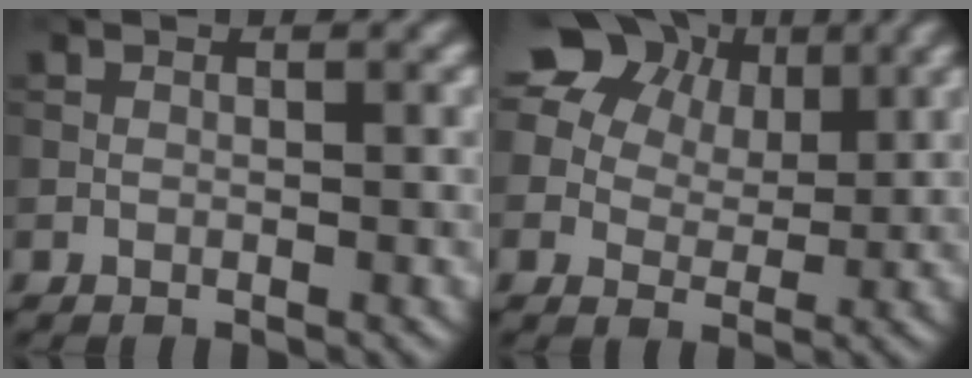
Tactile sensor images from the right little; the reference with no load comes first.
{"total": 18.2, "force": [9.5, 12.8, 8.8], "torque": [-0.204, 0.052, 0.165]}